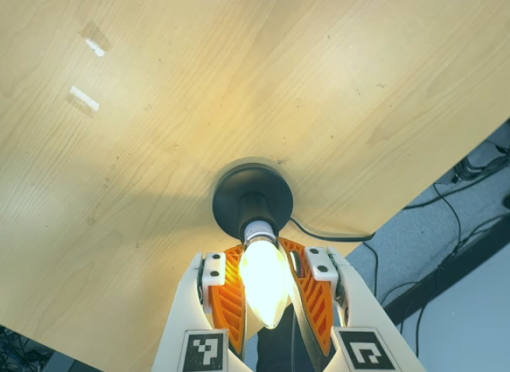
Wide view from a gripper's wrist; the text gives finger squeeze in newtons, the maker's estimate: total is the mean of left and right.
{"total": 20.6, "left": 22.4, "right": 18.7}